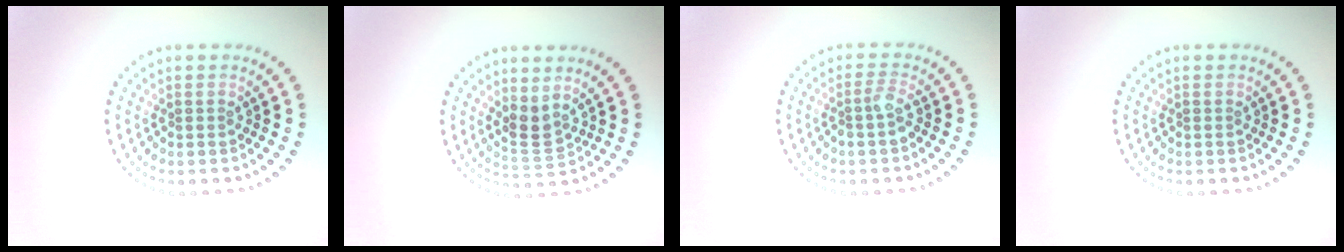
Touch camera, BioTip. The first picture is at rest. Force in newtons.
{"total": 2.3, "press": 1.6, "slide": 1.6}
{"total": 1.6, "press": 1.3, "slide": 0.9}
{"total": 0.0}